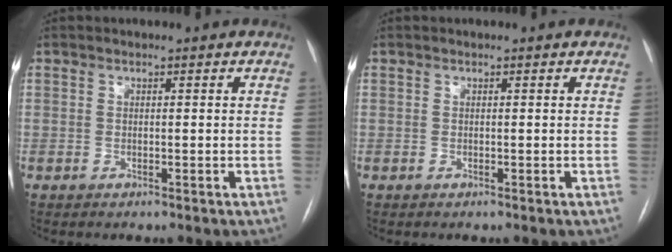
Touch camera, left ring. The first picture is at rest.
{"total": 0.0}